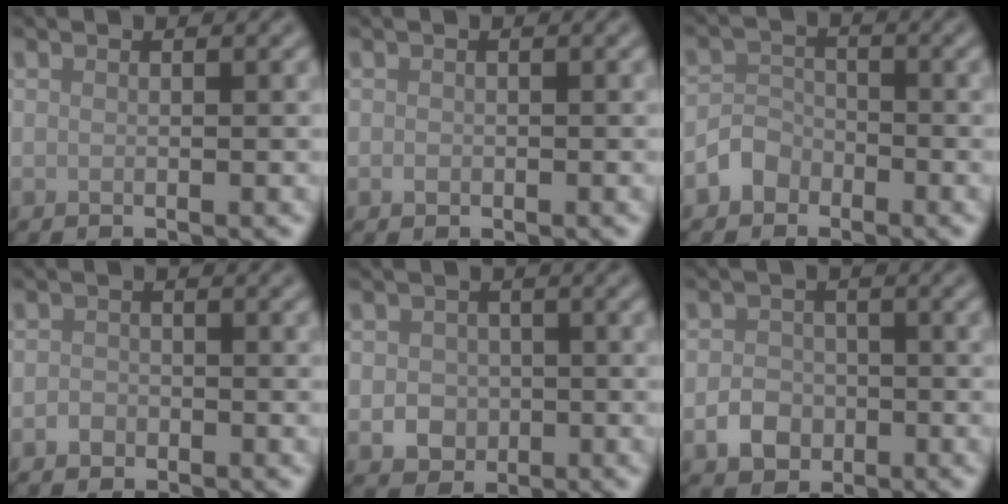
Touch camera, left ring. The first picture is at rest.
{"total": 0.6, "force": [-0.2, 0.5, 0.2], "torque": [-0.002, -0.003, -0.004]}
{"total": 2.4, "force": [-1.6, 1.8, 0.4], "torque": [0.000, 0.011, -0.037]}
{"total": 1.1, "force": [-0.6, 0.9, 0.2], "torque": [-0.001, 0.001, -0.013]}
{"total": 2.5, "force": [-0.4, 2.3, 1.0], "torque": [-0.012, -0.004, -0.008]}
{"total": 2.7, "force": [-1.0, 2.3, 1.2], "torque": [-0.015, 0.001, -0.021]}